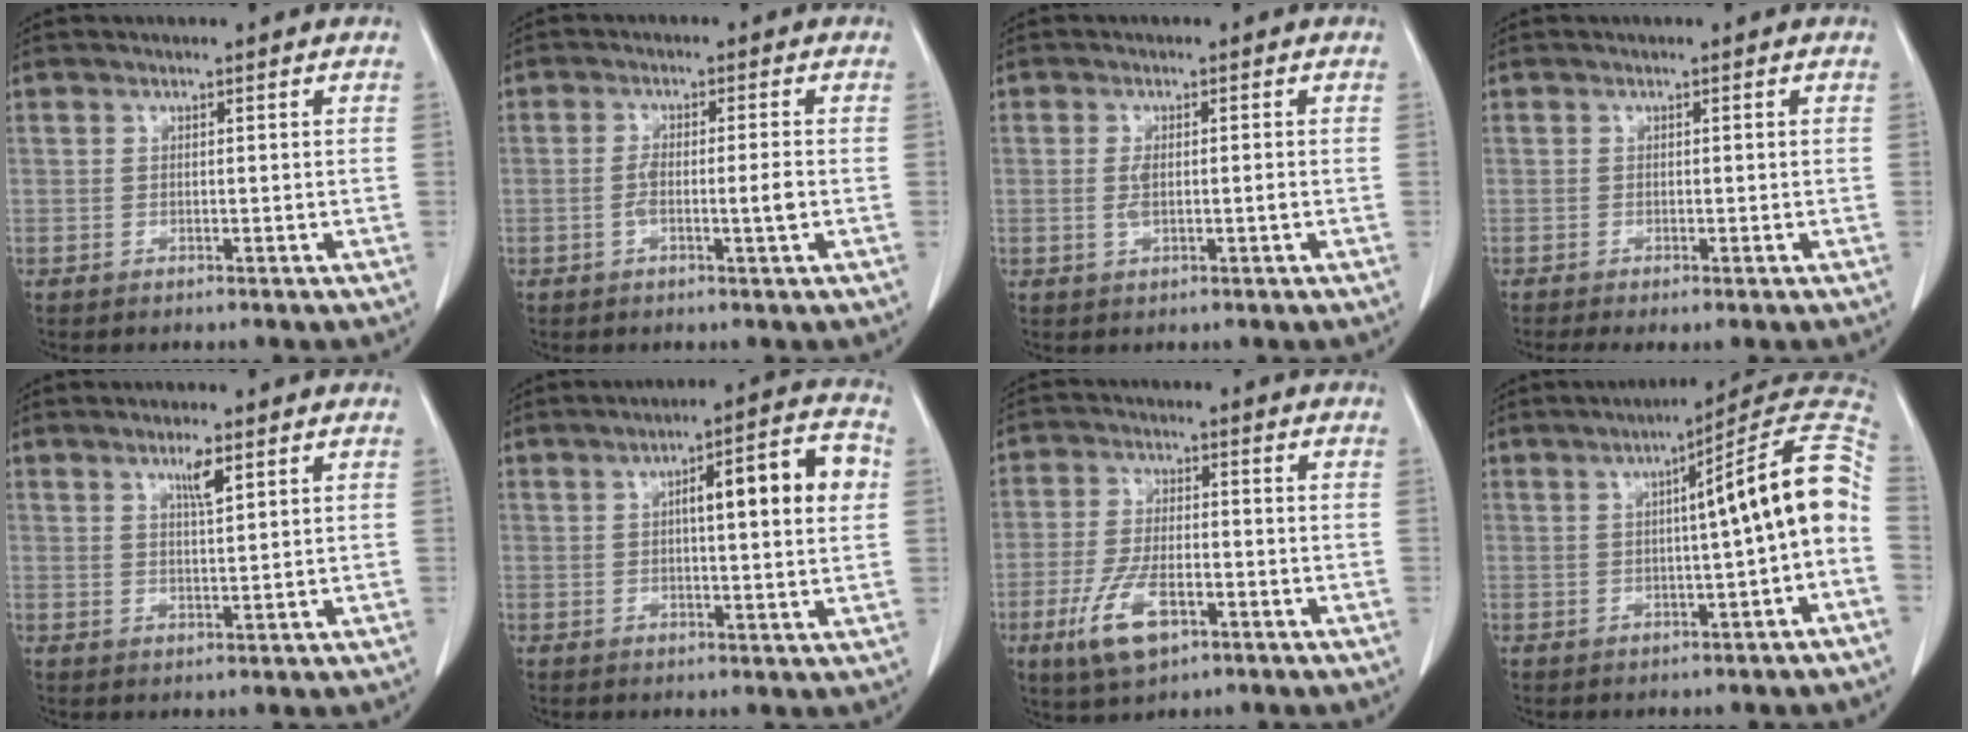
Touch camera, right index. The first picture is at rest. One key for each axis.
{"total": 3.9, "fx": -1.0, "fy": 0.3, "fz": 3.8, "tx": -0.071, "ty": 0.002, "tz": -0.017}
{"total": 2.6, "fx": -0.3, "fy": 0.7, "fz": 2.5, "tx": -0.055, "ty": 0.000, "tz": -0.002}
{"total": 2.0, "fx": -1.2, "fy": 0.4, "fz": 1.5, "tx": -0.026, "ty": -0.008, "tz": -0.021}
{"total": 3.1, "fx": 1.8, "fy": 0.2, "fz": 2.5, "tx": -0.048, "ty": -0.003, "tz": 0.032}
{"total": 10.7, "fx": 2.1, "fy": 1.6, "fz": 10.4, "tx": -0.147, "ty": 0.022, "tz": 0.025}
{"total": 8.8, "fx": -4.1, "fy": 3.5, "fz": 6.9, "tx": -0.149, "ty": -0.009, "tz": -0.072}
{"total": 12.4, "fx": -0.1, "fy": 0.0, "fz": 12.4, "tx": -0.162, "ty": 0.038, "tz": -0.010}